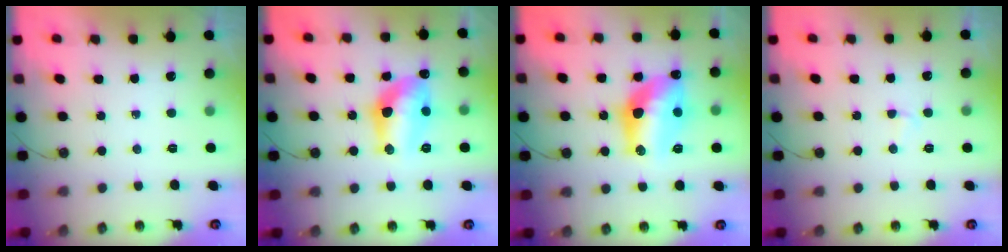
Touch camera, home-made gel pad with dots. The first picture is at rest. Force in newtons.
{"total": 14.9, "press": 14.1, "slide": 5.0}
{"total": 13.6, "press": 13.6, "slide": 1.2}
{"total": 2.6, "press": 2.6, "slide": 0.2}